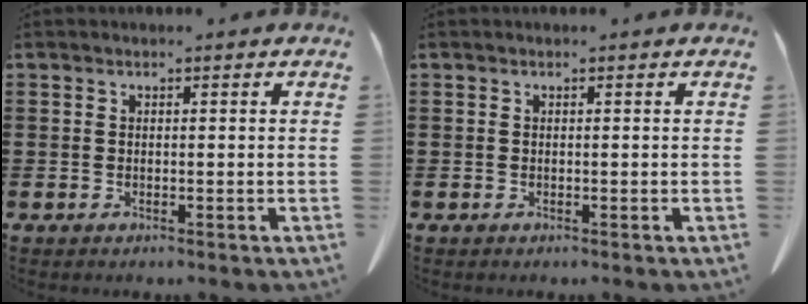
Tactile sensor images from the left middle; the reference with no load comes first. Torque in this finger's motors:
{"motor_torque": [0.07, 0.19, 0.07, -0.01]}